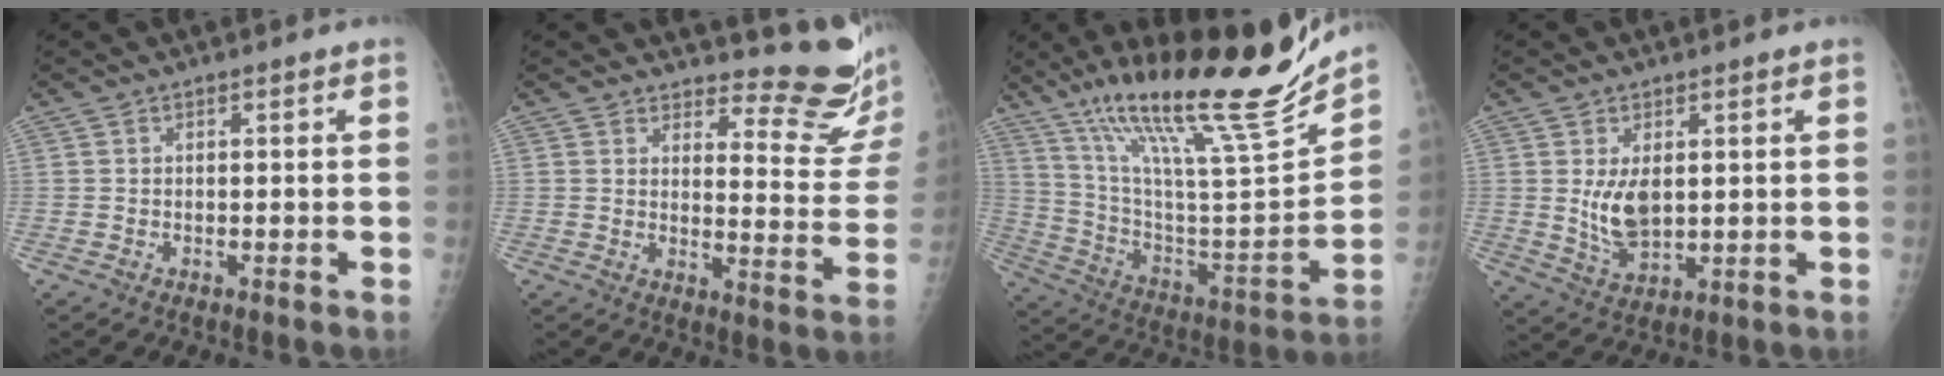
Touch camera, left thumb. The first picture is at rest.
{"total": 13.9, "force": [13.1, 2.6, 3.6], "torque": [-0.017, -0.155, 0.146]}
{"total": 27.7, "force": [20.9, 3.5, 17.9], "torque": [-0.272, -0.085, 0.354]}
{"total": 6.5, "force": [1.3, 3.6, 5.3], "torque": [-0.089, -0.020, 0.035]}